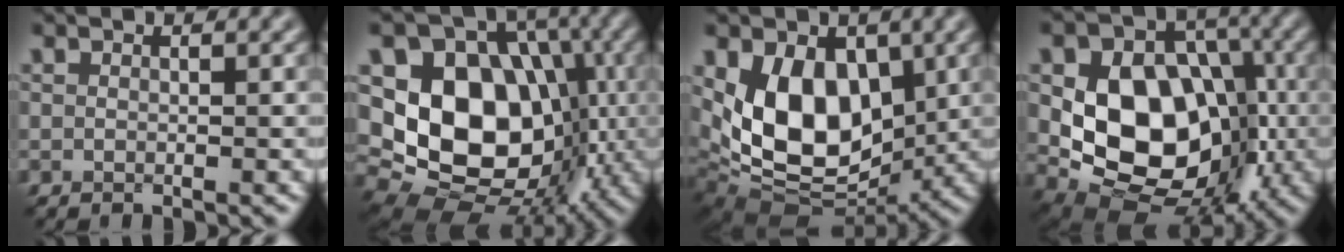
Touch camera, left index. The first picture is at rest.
{"total": 13.8, "force": [-0.5, 10.6, 8.8], "torque": [-0.145, -0.009, -0.019]}
{"total": 10.4, "force": [1.0, 7.0, 7.7], "torque": [-0.141, -0.023, 0.019]}
{"total": 12.1, "force": [-0.6, 9.0, 8.1], "torque": [-0.127, -0.015, -0.008]}